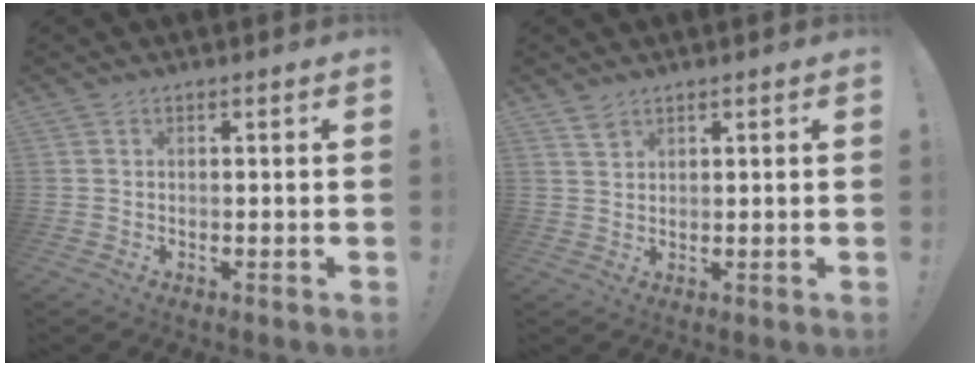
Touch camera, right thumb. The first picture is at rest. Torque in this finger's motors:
{"motor_torque": [0.19, 0.66, 0.05, -0.14, 0.07]}